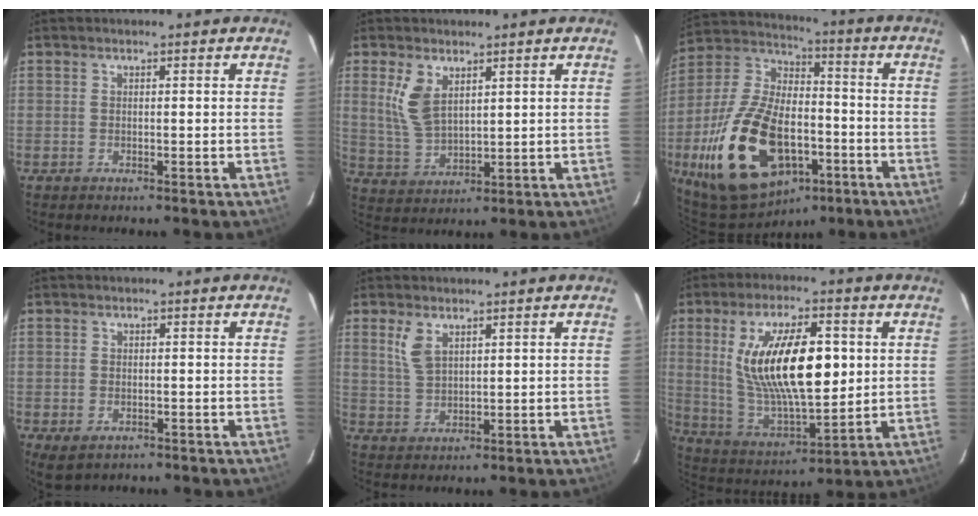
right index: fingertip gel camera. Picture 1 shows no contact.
{"total": 7.7, "force": [3.5, 4.0, 5.5], "torque": [-0.112, -0.002, 0.080]}
{"total": 25.4, "force": [-9.9, 14.5, 18.3], "torque": [-0.380, 0.001, -0.151]}
{"total": 3.7, "force": [-1.6, 2.7, 1.9], "torque": [-0.039, -0.008, -0.021]}
{"total": 4.7, "force": [2.6, 2.2, 3.3], "torque": [-0.066, 0.001, 0.057]}
{"total": 19.6, "force": [3.6, 7.7, 17.7], "torque": [-0.330, -0.003, 0.079]}